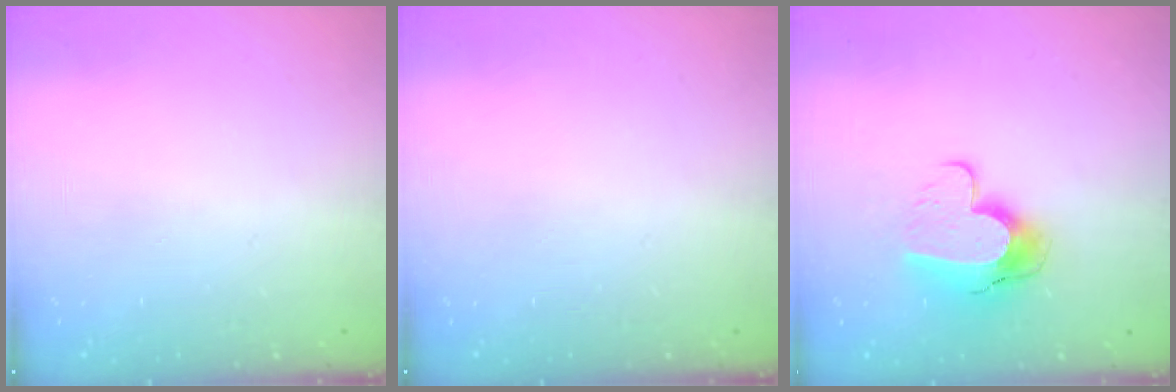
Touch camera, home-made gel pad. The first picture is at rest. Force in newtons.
{"total": 0.0}
{"total": 12.6, "press": 12.5, "slide": 1.1}